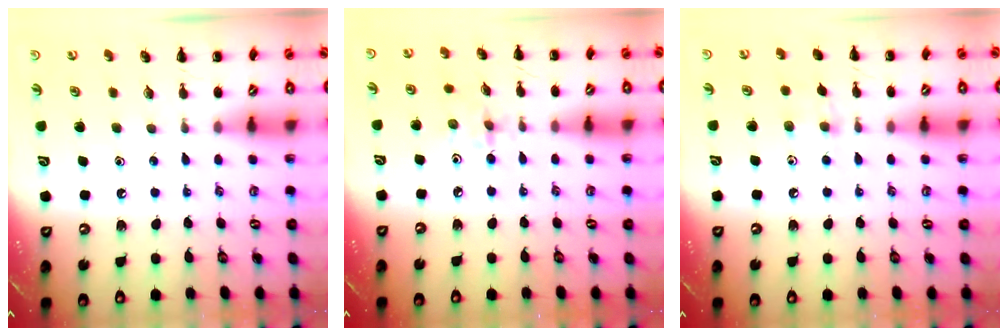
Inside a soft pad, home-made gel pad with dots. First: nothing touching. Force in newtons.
{"total": 2.7, "press": 2.5, "slide": 0.8}
{"total": 3.6, "press": 3.4, "slide": 1.3}